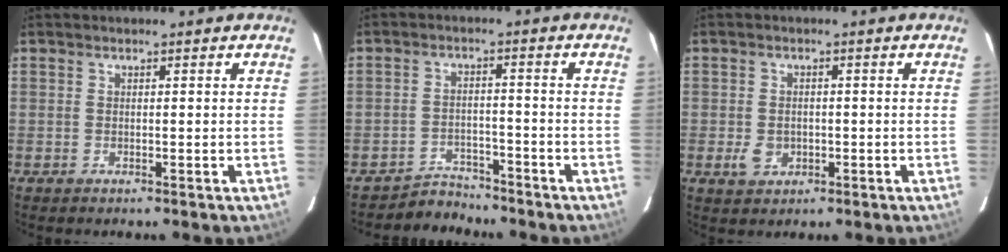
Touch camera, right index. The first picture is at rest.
{"total": 4.7, "force": [-4.3, 1.8, -0.7], "torque": [0.003, 0.016, -0.071]}
{"total": 3.8, "force": [-1.1, 3.0, 2.1], "torque": [-0.043, -0.001, -0.012]}